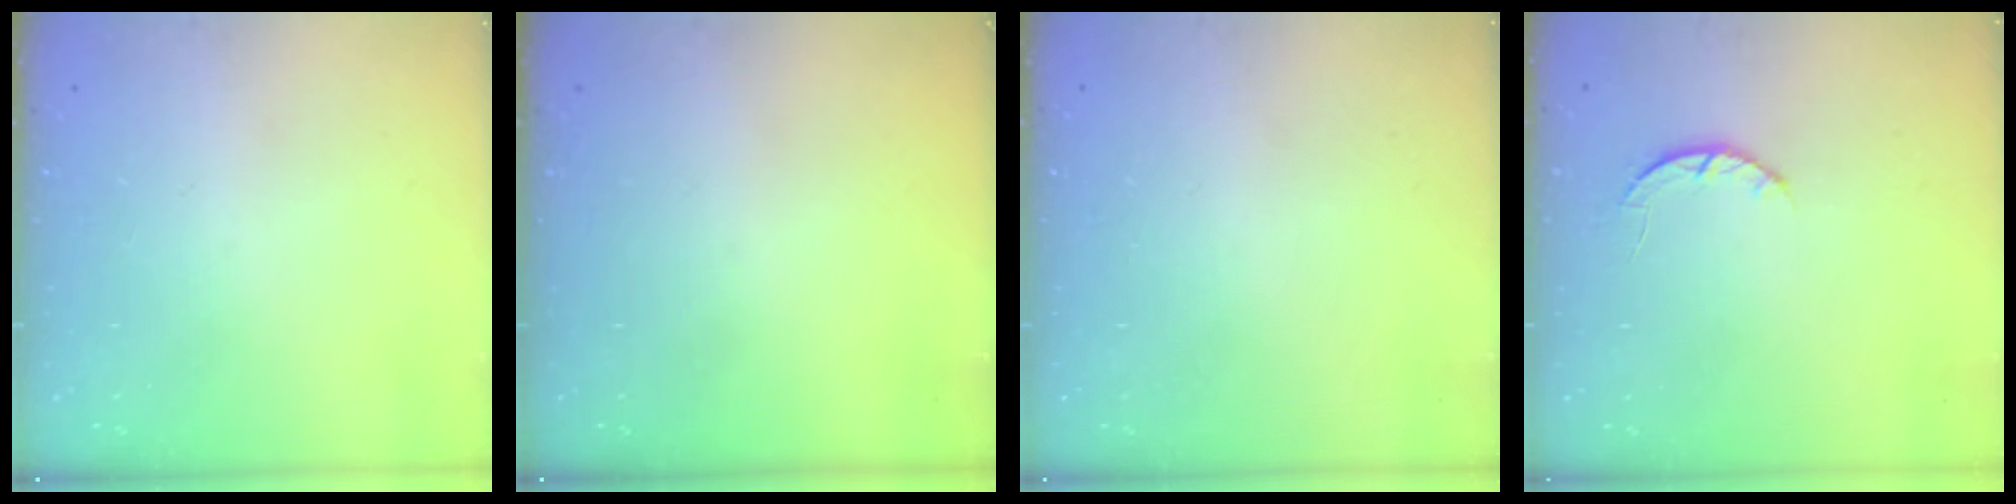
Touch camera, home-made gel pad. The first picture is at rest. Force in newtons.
{"total": 0.0}
{"total": 2.6, "press": 2.6, "slide": 0.2}
{"total": 2.6, "press": 2.5, "slide": 0.4}